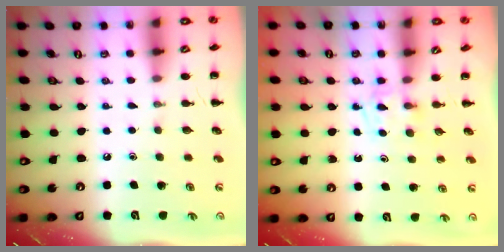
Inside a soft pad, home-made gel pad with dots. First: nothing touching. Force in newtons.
{"total": 3.8, "press": 3.5, "slide": 1.4}